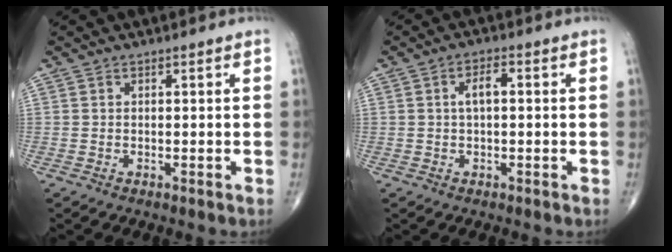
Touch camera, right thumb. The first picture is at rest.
{"total": 3.2, "force": [0.3, 1.4, 2.9], "torque": [-0.054, 0.010, 0.002]}